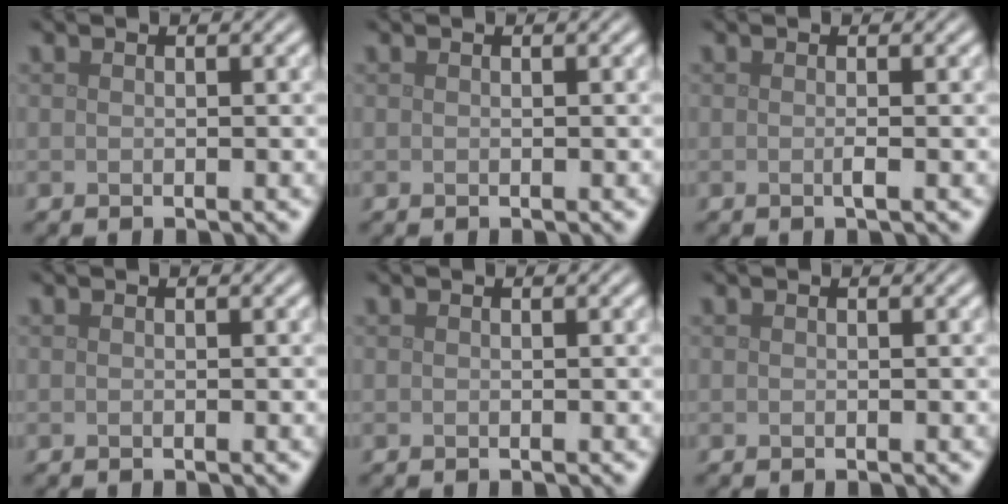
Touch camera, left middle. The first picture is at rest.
{"total": 0.0}
{"total": 0.7, "force": [-0.1, 0.1, 0.7], "torque": [-0.013, -0.003, -0.005]}
{"total": 0.0}
{"total": 0.0}
{"total": 0.0}